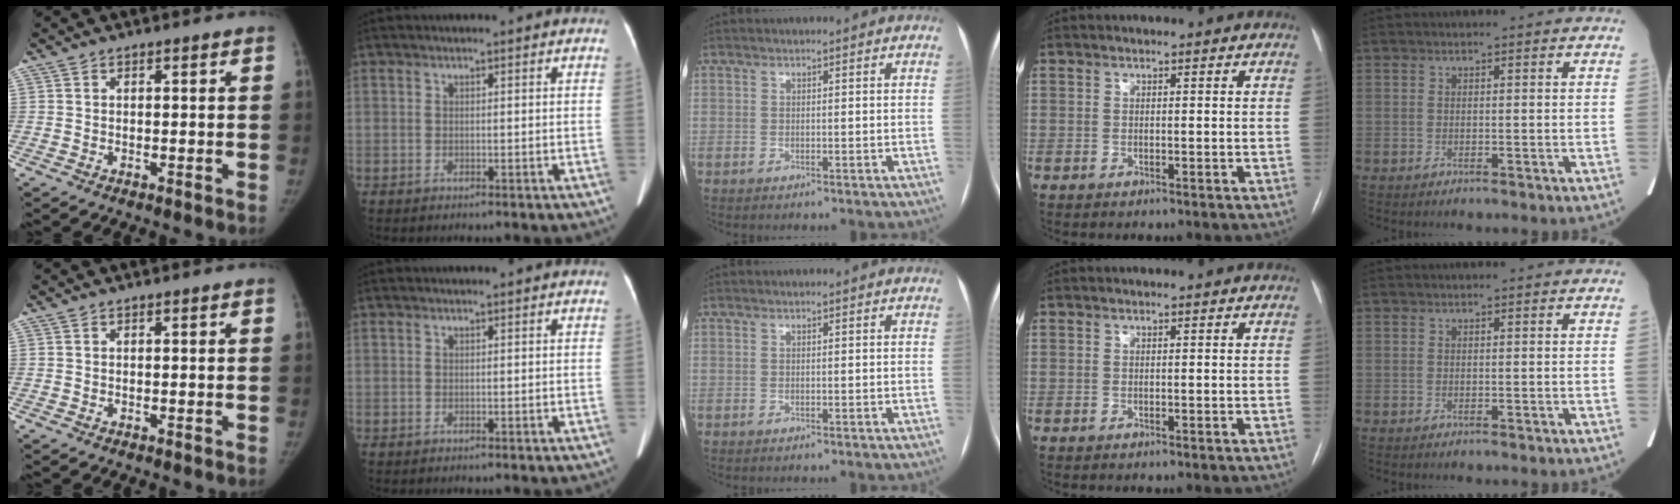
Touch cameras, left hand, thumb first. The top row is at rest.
{}